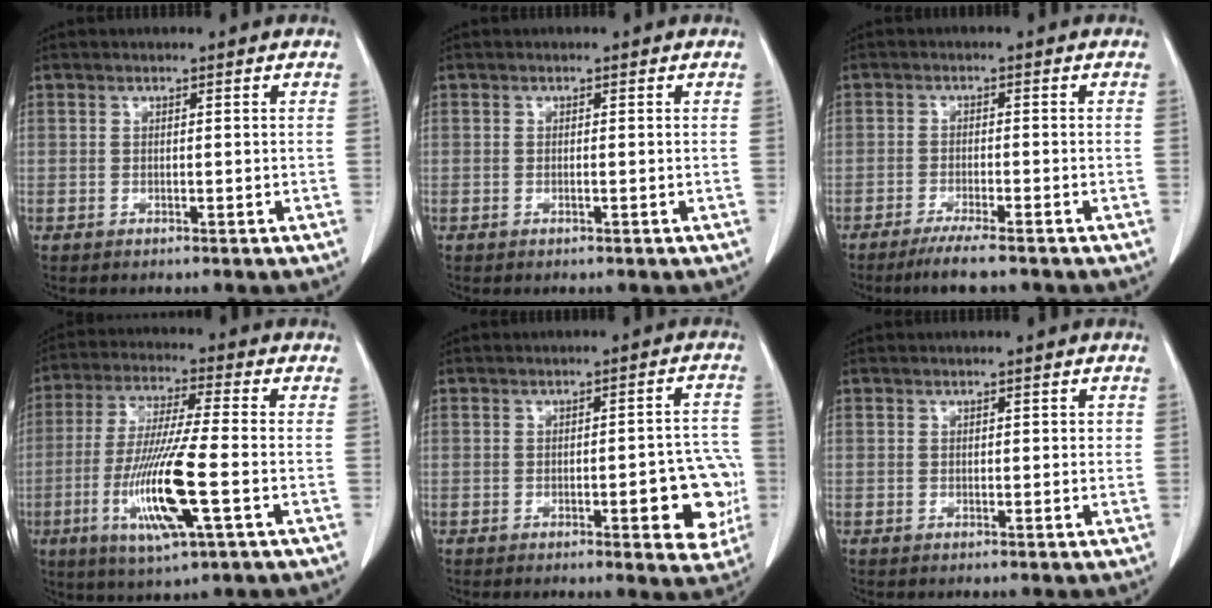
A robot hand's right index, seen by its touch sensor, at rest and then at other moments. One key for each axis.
{"total": 0.0}
{"total": 5.2, "fx": -4.1, "fy": 0.0, "fz": 3.2, "tx": -0.054, "ty": -0.013, "tz": -0.069}
{"total": 13.8, "fx": -4.0, "fy": 0.7, "fz": 13.1, "tx": -0.267, "ty": -0.022, "tz": -0.076}
{"total": 9.2, "fx": -2.6, "fy": 2.6, "fz": 8.4, "tx": -0.080, "ty": 0.010, "tz": -0.030}
{"total": 1.0, "fx": 0.2, "fy": 0.6, "fz": 0.8, "tx": -0.009, "ty": 0.003, "tz": 0.002}